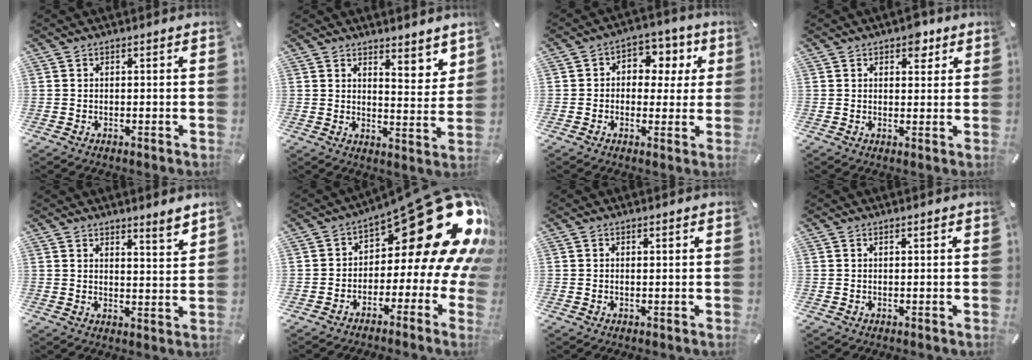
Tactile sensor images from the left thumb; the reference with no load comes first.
{"total": 5.4, "force": [4.7, 2.2, 1.4], "torque": [0.002, -0.053, 0.079]}
{"total": 7.1, "force": [0.5, 6.2, 3.4], "torque": [-0.037, 0.004, 0.002]}
{"total": 4.4, "force": [2.6, 2.8, 2.2], "torque": [-0.010, -0.007, 0.039]}
{"total": 4.6, "force": [4.5, 0.5, 1.0], "torque": [-0.007, -0.039, 0.077]}
{"total": 26.7, "force": [10.7, 11.5, 21.5], "torque": [-0.272, -0.096, 0.194]}
{"total": 0.5, "force": [0.4, 0.1, 0.4], "torque": [-0.007, -0.001, 0.007]}
{"total": 0.5, "force": [0.4, 0.0, 0.3], "torque": [-0.006, -0.002, 0.008]}